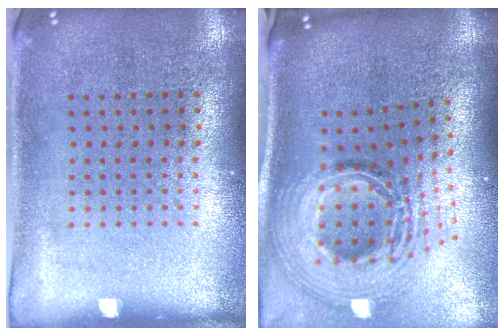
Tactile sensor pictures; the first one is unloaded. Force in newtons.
{"total": 2.9, "press": 2.0, "slide": 2.0}